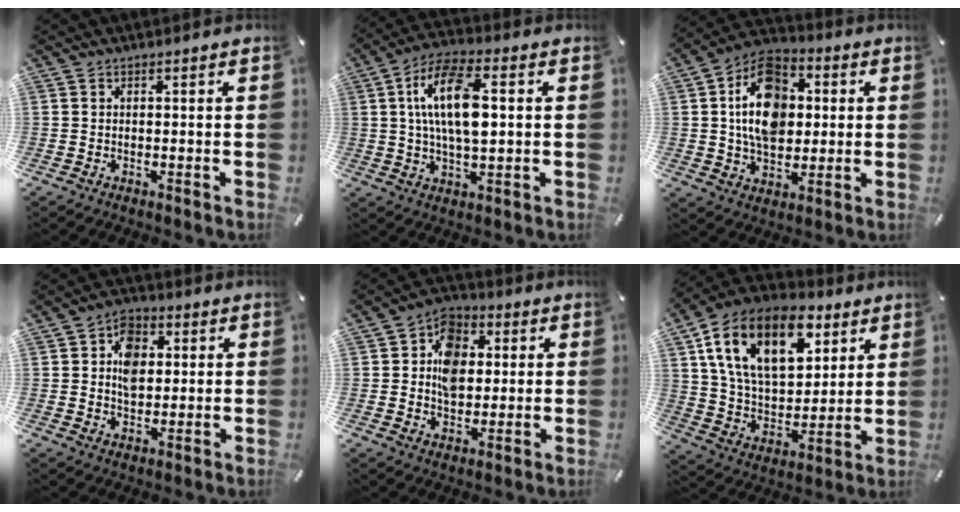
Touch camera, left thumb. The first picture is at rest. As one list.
[{"total": 13.6, "force": [2.1, 6.2, 12.0], "torque": [-0.239, 0.004, 0.034]}, {"total": 15.0, "force": [2.0, 11.0, 9.9], "torque": [-0.173, 0.010, 0.034]}, {"total": 8.1, "force": [1.0, 6.4, 4.9], "torque": [-0.070, 0.006, 0.018]}, {"total": 10.5, "force": [0.8, 8.6, 6.0], "torque": [-0.083, 0.015, 0.016]}, {"total": 20.4, "force": [10.1, 12.5, 12.6], "torque": [-0.251, -0.038, 0.178]}]